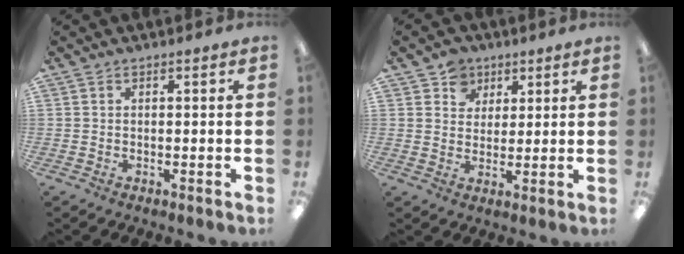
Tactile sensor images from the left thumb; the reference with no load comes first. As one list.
[{"total": 6.6, "force": [4.0, 5.2, 0.7], "torque": [-0.017, -0.013, 0.072]}]